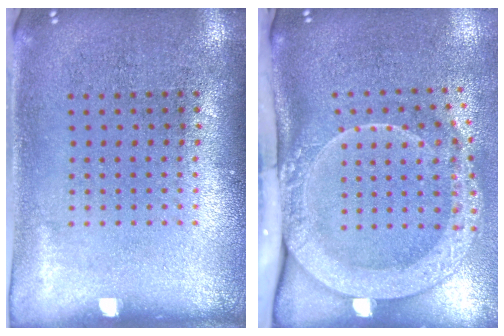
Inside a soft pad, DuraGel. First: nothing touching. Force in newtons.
{"total": 3.0, "press": 2.1, "slide": 2.1}